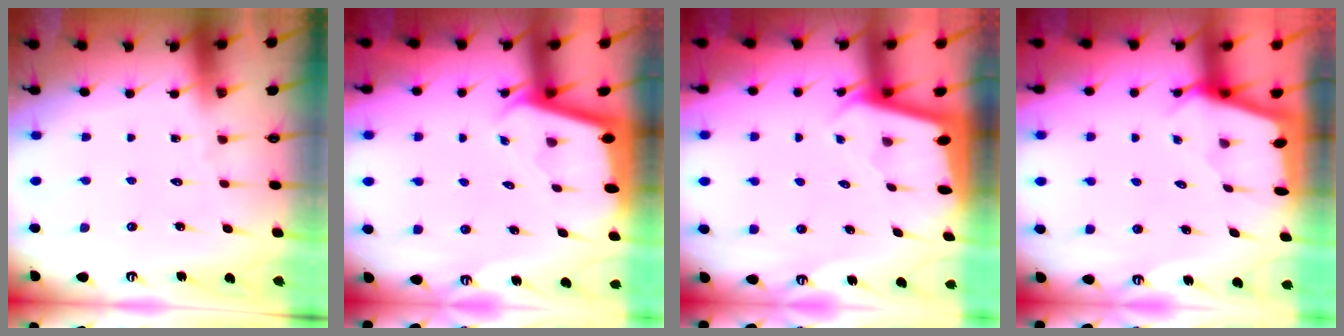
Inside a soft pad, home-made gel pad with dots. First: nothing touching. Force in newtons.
{"total": 1.9, "press": 1.9, "slide": 0.1}
{"total": 1.9, "press": 1.9, "slide": 0.1}
{"total": 2.1, "press": 2.1, "slide": 0.3}